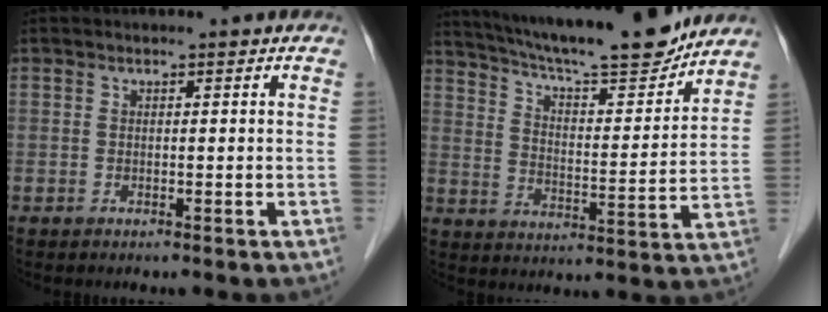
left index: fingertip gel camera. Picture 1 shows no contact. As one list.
[{"total": 18.3, "force": [16.4, 1.6, 8.1], "torque": [-0.138, -0.002, 0.249]}]